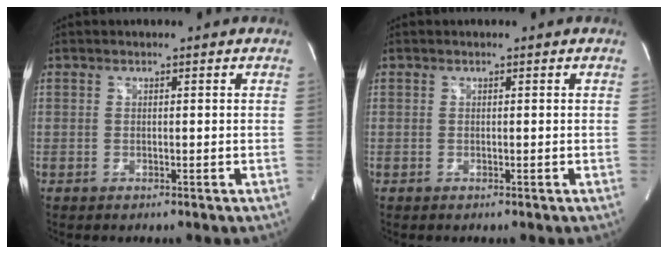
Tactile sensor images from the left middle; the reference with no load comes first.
{"total": 0.0}